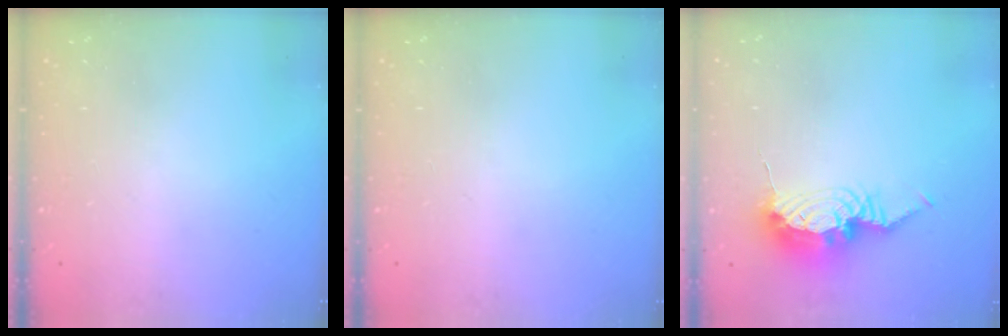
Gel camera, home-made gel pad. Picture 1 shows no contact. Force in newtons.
{"total": 0.0}
{"total": 11.6, "press": 11.6, "slide": 1.0}